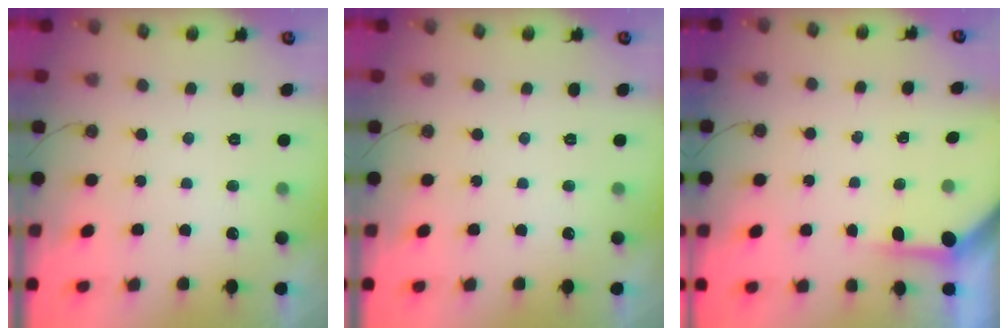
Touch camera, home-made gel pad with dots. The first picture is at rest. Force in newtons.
{"total": 0.0}
{"total": 3.9, "press": 3.8, "slide": 0.3}